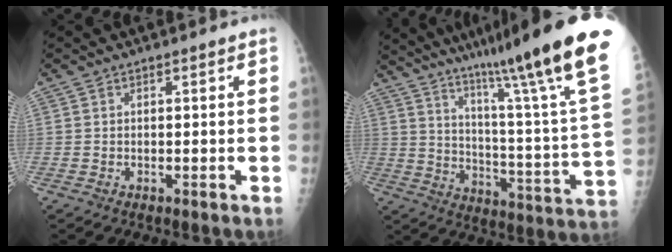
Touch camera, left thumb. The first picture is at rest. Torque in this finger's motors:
{"motor_torque": [2.05, -0.53, 2.14, -0.63, 0.19]}